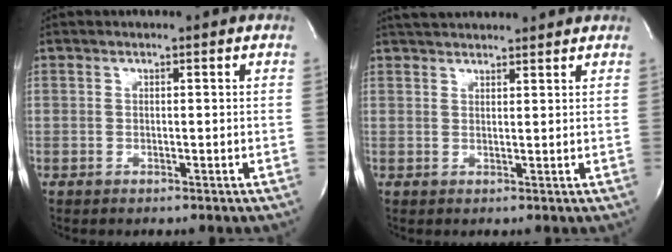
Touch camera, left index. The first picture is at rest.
{"total": 7.9, "force": [7.4, 1.1, 2.5], "torque": [-0.043, 0.034, 0.104]}